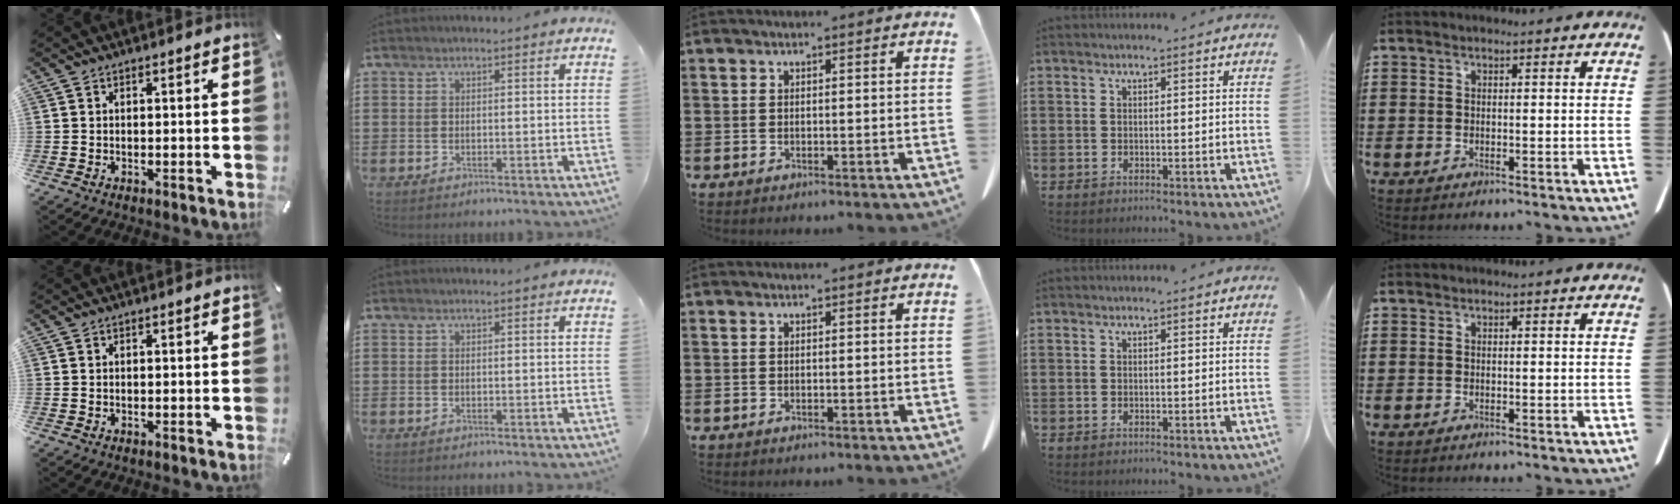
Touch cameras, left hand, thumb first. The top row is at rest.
{}